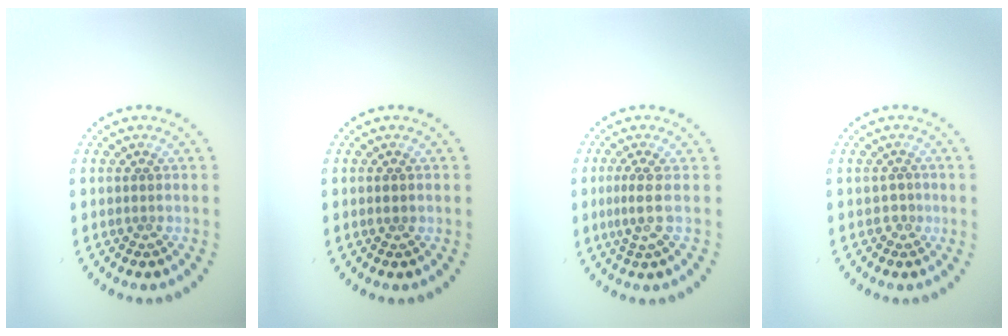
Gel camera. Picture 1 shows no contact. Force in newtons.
{"total": 0.8, "press": 0.8, "slide": 0.0}
{"total": 1.9, "press": 1.4, "slide": 1.2}
{"total": 0.9, "press": 0.8, "slide": 0.4}